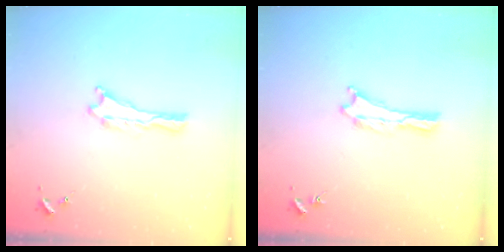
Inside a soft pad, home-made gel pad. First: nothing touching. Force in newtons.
{"total": 0.0}